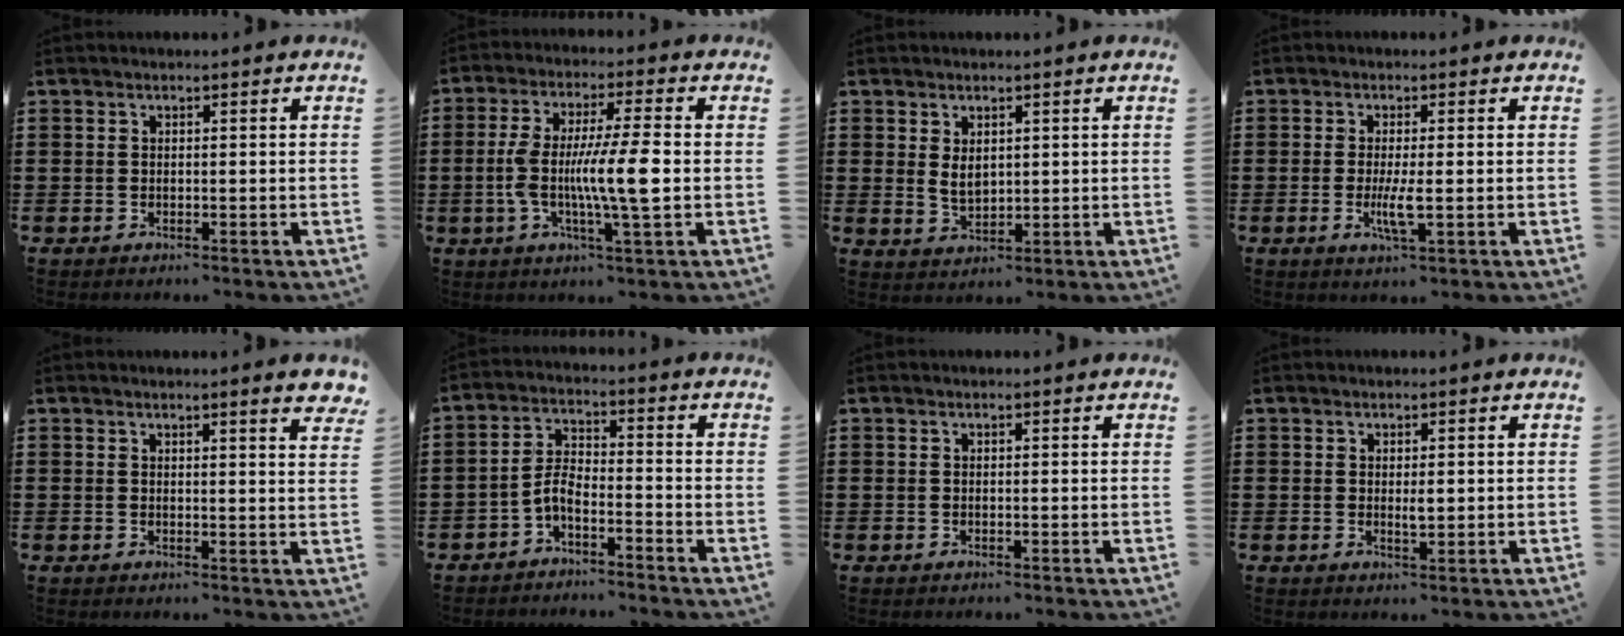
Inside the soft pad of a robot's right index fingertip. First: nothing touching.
{"total": 10.0, "force": [-1.2, 1.0, 9.8], "torque": [-0.191, -0.008, -0.029]}
{"total": 2.9, "force": [1.0, 1.8, 2.0], "torque": [-0.035, 0.002, 0.018]}
{"total": 3.9, "force": [-0.7, 0.5, 3.8], "torque": [-0.081, -0.009, -0.017]}
{"total": 2.8, "force": [2.3, 0.0, 1.7], "torque": [-0.031, -0.004, 0.040]}
{"total": 3.9, "force": [-3.1, 1.1, 2.2], "torque": [-0.057, 0.002, -0.068]}
{"total": 0.0}
{"total": 1.7, "force": [0.2, 0.6, 1.6], "torque": [-0.031, 0.002, 0.003]}